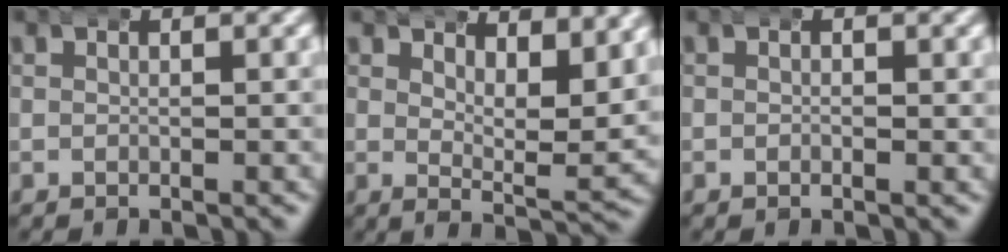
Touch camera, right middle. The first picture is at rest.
{"total": 5.2, "force": [3.9, 0.8, 3.4], "torque": [-0.041, -0.017, 0.061]}
{"total": 0.0}